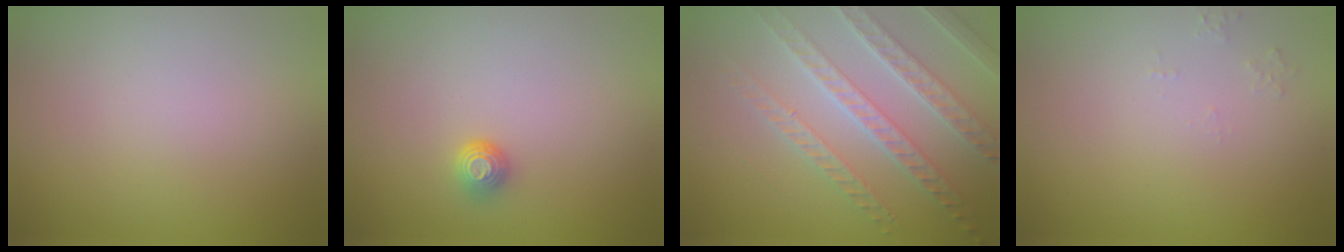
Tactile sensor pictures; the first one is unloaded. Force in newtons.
{"total": 1.2, "press": 1.0, "slide": 0.6}
{"total": 4.7, "press": 4.3, "slide": 1.8}
{"total": 0.8, "press": 0.7, "slide": 0.2}